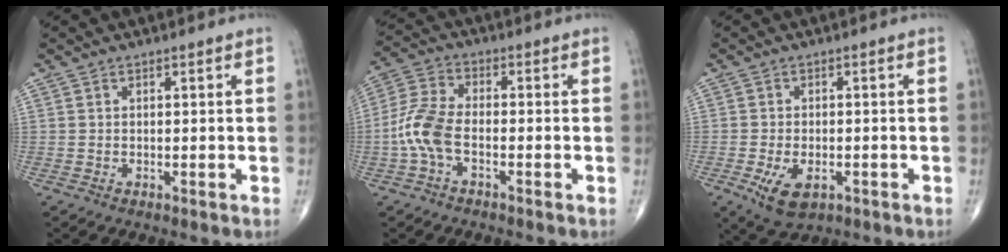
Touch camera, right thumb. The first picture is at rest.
{"total": 8.1, "force": [-2.3, 4.1, 6.6], "torque": [-0.153, 0.025, -0.054]}
{"total": 6.1, "force": [-2.3, 3.4, 4.6], "torque": [-0.081, -0.001, -0.029]}